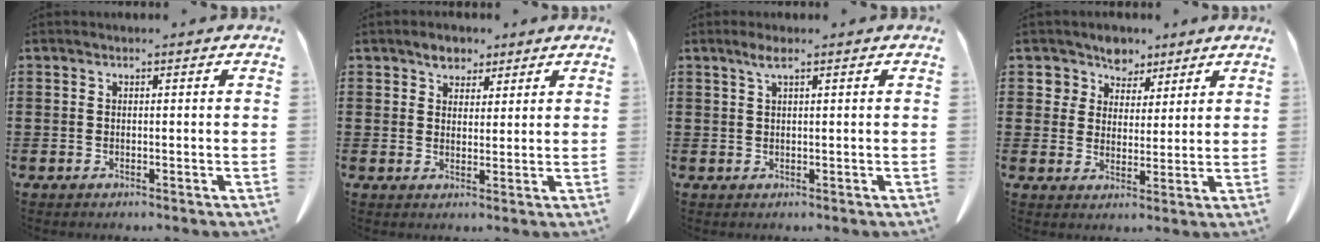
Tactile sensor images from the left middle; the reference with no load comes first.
{"total": 3.6, "force": [2.8, 2.2, 0.5], "torque": [-0.022, 0.008, 0.053]}
{"total": 1.9, "force": [0.9, 0.2, 1.7], "torque": [-0.036, 0.002, 0.016]}
{"total": 5.1, "force": [3.8, 3.5, 0.0], "torque": [-0.031, -0.007, 0.067]}